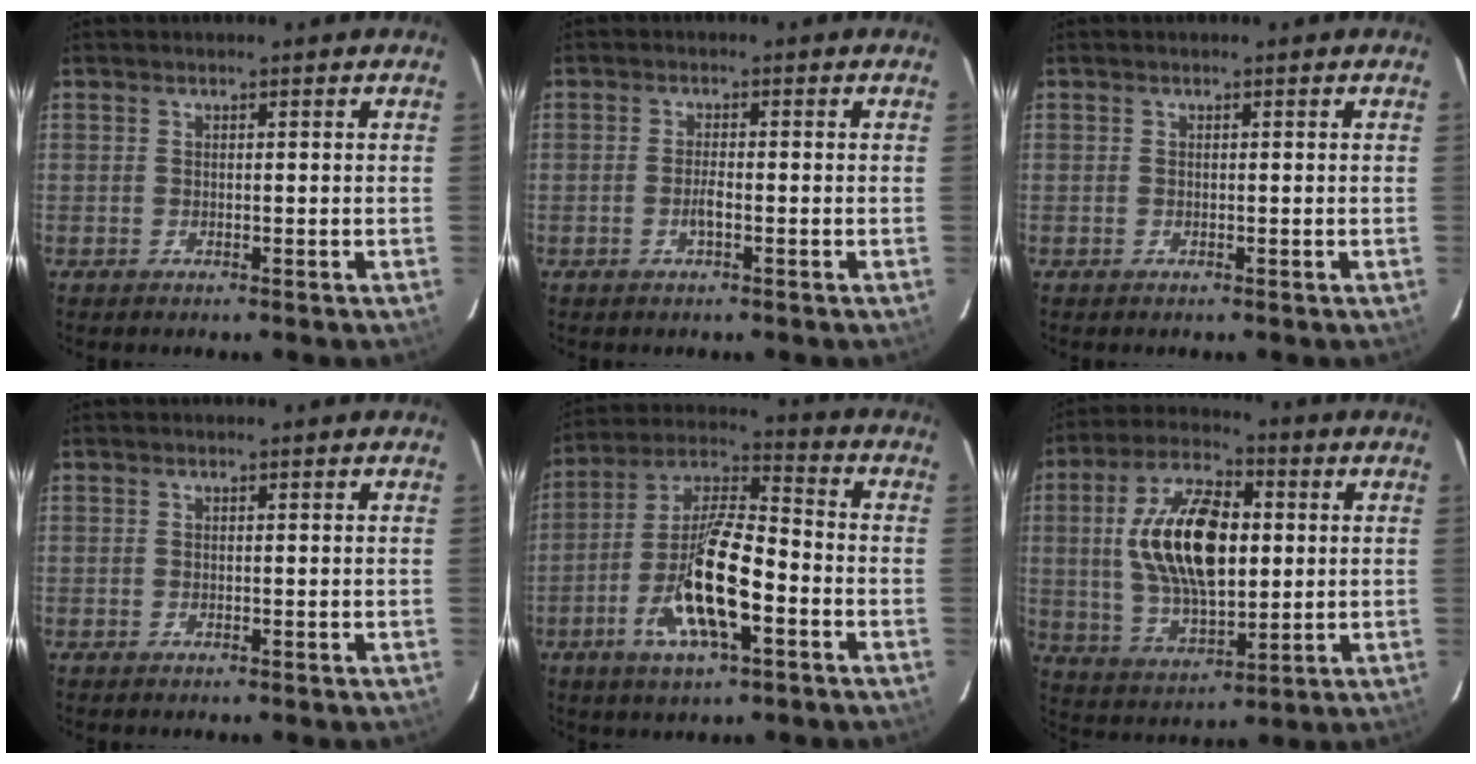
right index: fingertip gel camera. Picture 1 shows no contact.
{"total": 2.3, "force": [-0.9, 0.6, 2.1], "torque": [-0.041, 0.000, -0.016]}
{"total": 0.0}
{"total": 0.0}
{"total": 16.1, "force": [-5.7, 4.7, 14.3], "torque": [-0.289, -0.006, -0.111]}
{"total": 18.5, "force": [2.3, 9.1, 15.9], "torque": [-0.301, 0.016, 0.049]}